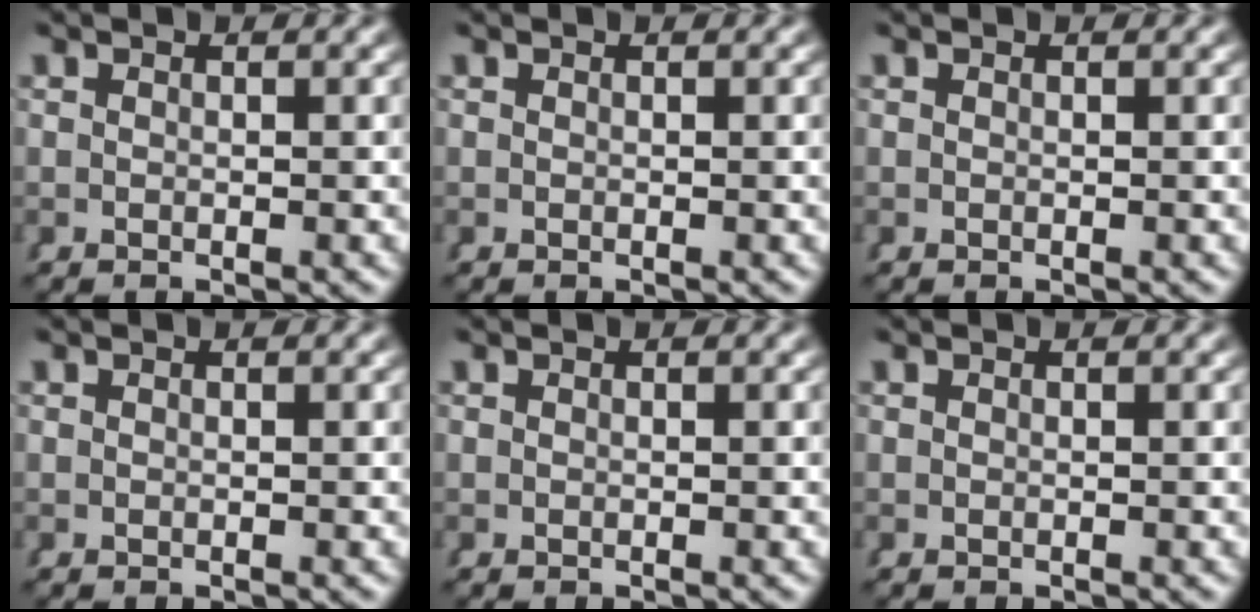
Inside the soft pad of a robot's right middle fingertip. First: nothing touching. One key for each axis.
{"total": 0.0}
{"total": 0.0}
{"total": 0.0}
{"total": 0.0}
{"total": 0.0}